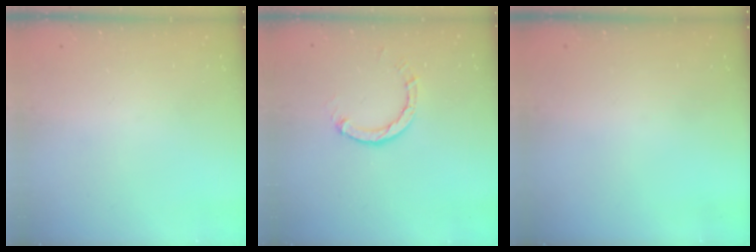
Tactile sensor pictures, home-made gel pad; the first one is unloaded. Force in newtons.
{"total": 3.0, "press": 3.0, "slide": 0.3}
{"total": 0.0}